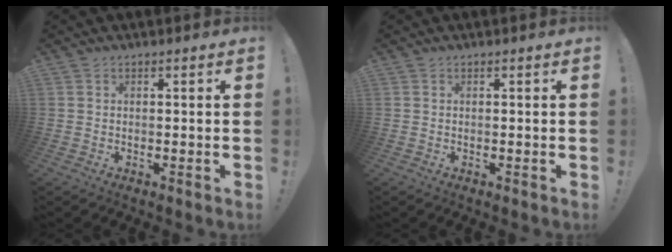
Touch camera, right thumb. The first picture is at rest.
{"total": 0.0}